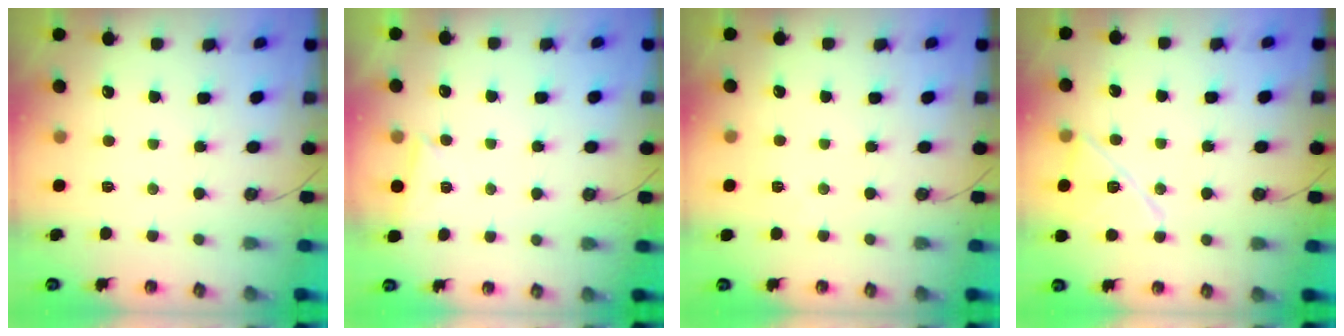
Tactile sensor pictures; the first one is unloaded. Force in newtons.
{"total": 2.6, "press": 2.5, "slide": 0.3}
{"total": 1.6, "press": 1.4, "slide": 0.6}
{"total": 13.9, "press": 13.9, "slide": 0.3}